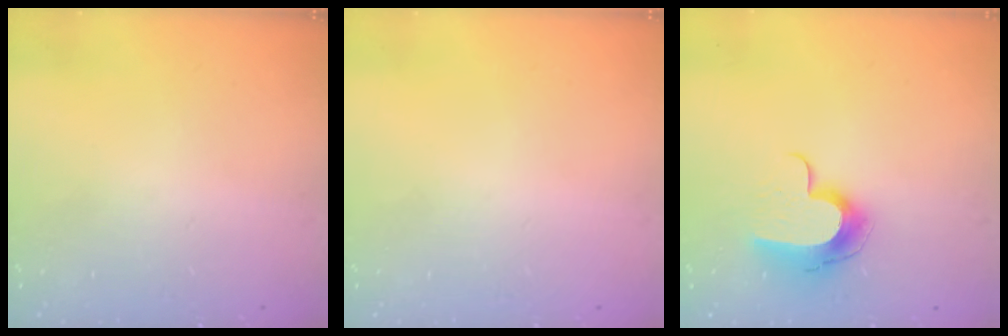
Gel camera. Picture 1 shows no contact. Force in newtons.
{"total": 0.0}
{"total": 11.2, "press": 11.1, "slide": 0.7}